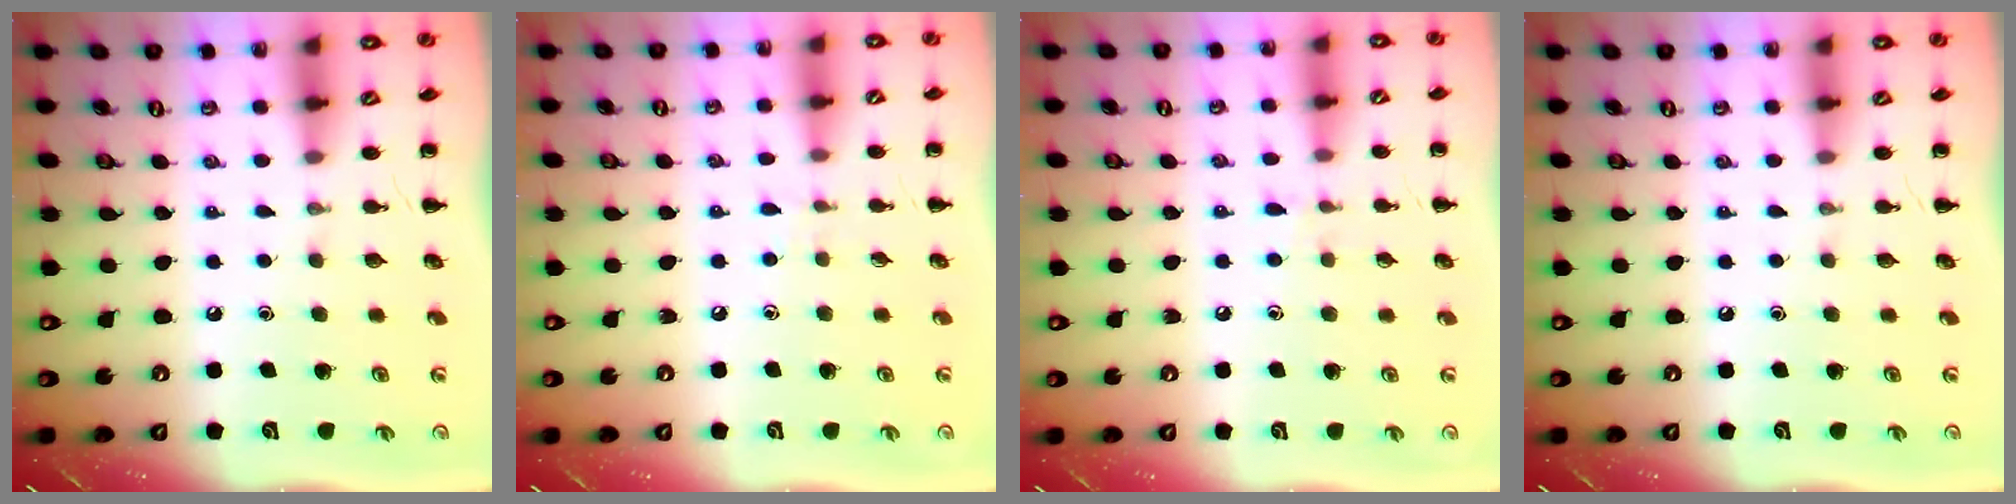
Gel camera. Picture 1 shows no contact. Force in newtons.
{"total": 2.9, "press": 2.6, "slide": 1.2}
{"total": 4.7, "press": 4.3, "slide": 1.8}
{"total": 0.0}